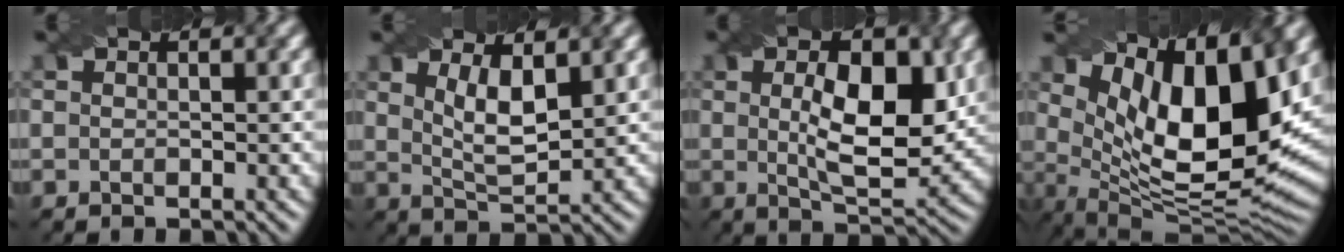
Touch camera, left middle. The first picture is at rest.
{"total": 4.0, "force": [1.4, 1.3, 3.5], "torque": [-0.073, -0.008, 0.029]}
{"total": 8.0, "force": [1.2, 3.2, 7.3], "torque": [-0.113, 0.001, 0.021]}
{"total": 13.6, "force": [5.2, 5.0, 11.5], "torque": [-0.186, -0.013, 0.094]}